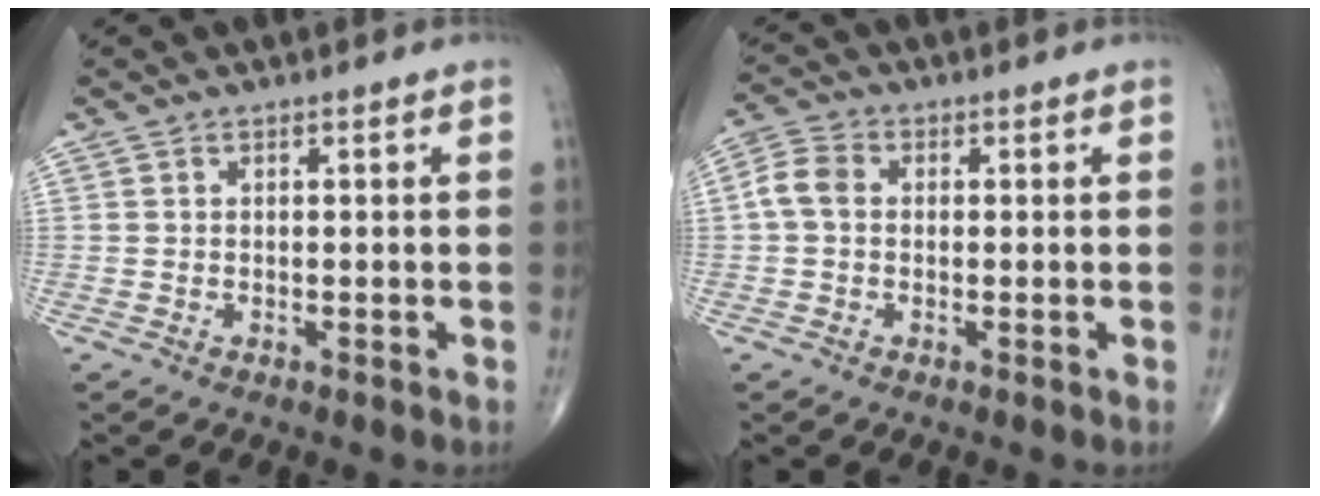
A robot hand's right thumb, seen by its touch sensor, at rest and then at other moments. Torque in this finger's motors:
{"motor_torque": [0.00, 0.07, 0.09, -0.03, 0.03]}